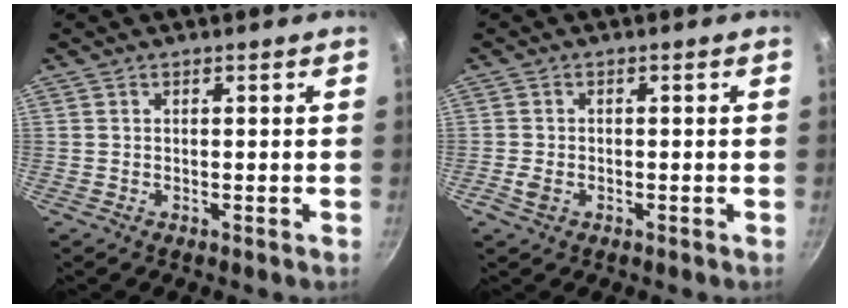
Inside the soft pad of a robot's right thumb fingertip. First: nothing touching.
{"total": 2.4, "force": [-1.0, 1.6, 1.5], "torque": [-0.036, 0.005, -0.018]}